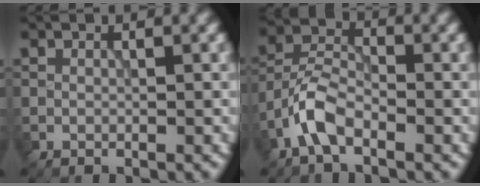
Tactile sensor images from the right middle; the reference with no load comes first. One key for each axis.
{"total": 3.9, "fx": -2.4, "fy": 1.6, "fz": 2.6, "tx": -0.048, "ty": 0.012, "tz": -0.059}